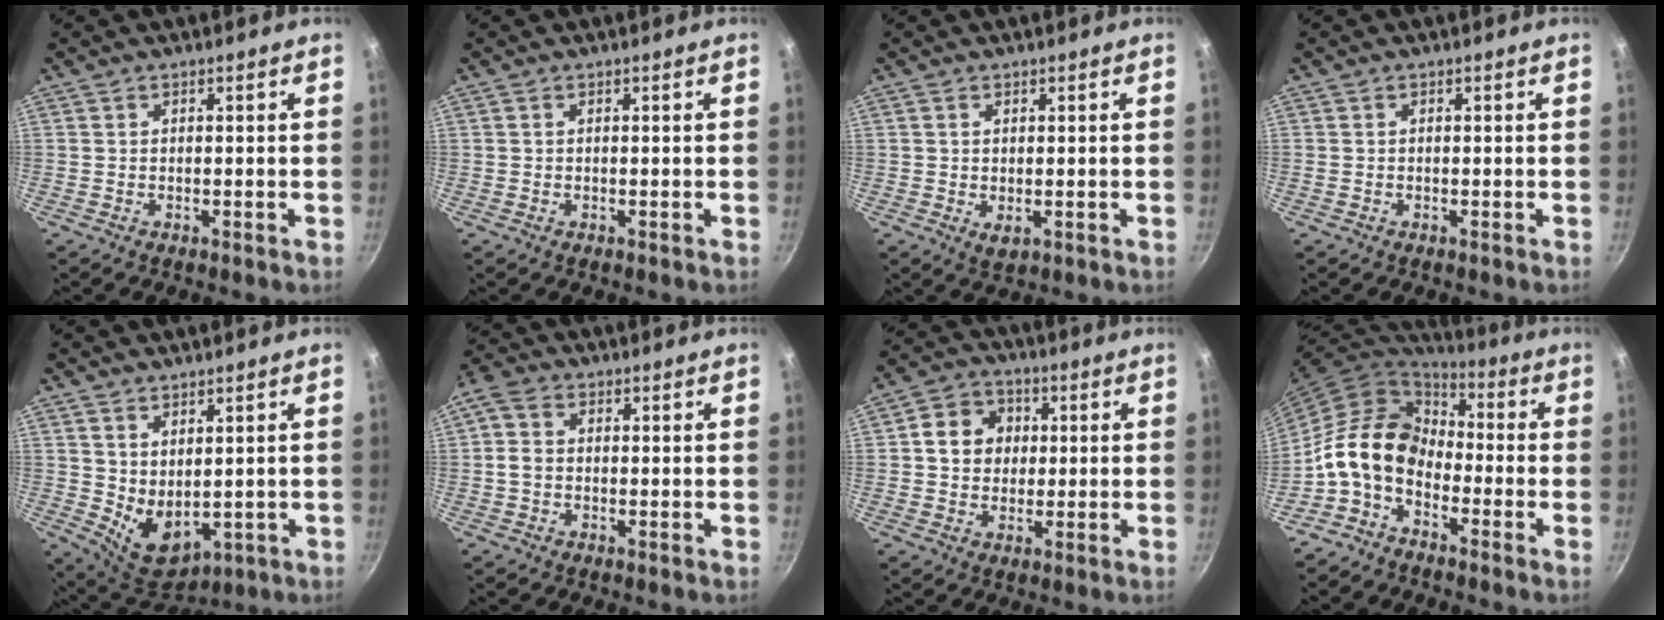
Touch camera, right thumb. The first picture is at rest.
{"total": 0.0}
{"total": 2.2, "force": [0.1, 1.3, 1.8], "torque": [-0.027, -0.007, 0.005]}
{"total": 0.0}
{"total": 7.9, "force": [1.9, 4.9, 5.9], "torque": [-0.075, -0.034, 0.054]}
{"total": 4.8, "force": [0.2, 3.7, 3.0], "torque": [-0.062, 0.009, -0.010]}
{"total": 8.5, "force": [1.4, 7.4, 4.0], "torque": [-0.038, 0.008, 0.012]}
{"total": 13.2, "force": [-4.0, 9.3, 8.5], "torque": [-0.134, 0.057, -0.104]}